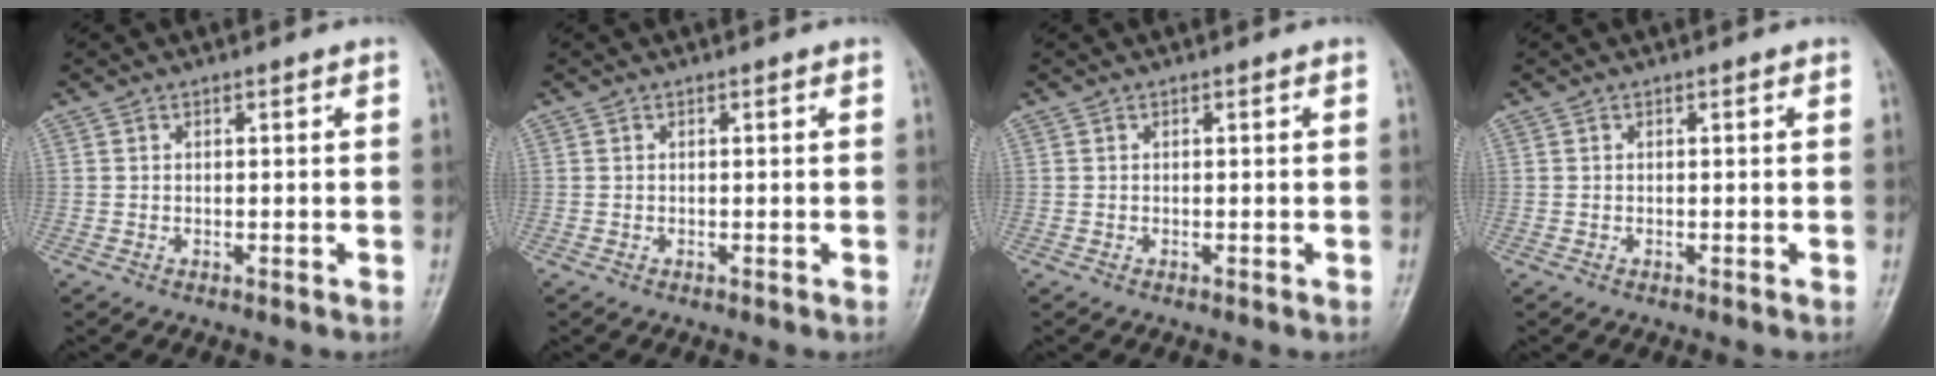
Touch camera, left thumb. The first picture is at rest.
{"total": 0.0}
{"total": 0.0}
{"total": 0.0}